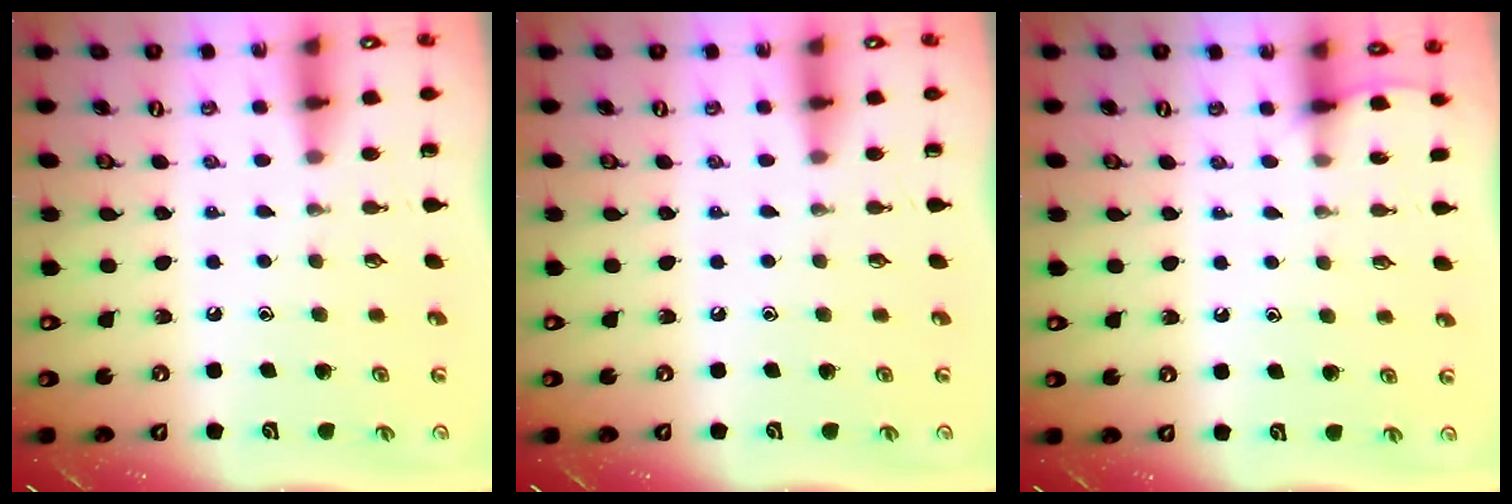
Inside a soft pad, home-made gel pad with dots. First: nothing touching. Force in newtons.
{"total": 0.0}
{"total": 3.6, "press": 3.6, "slide": 0.5}